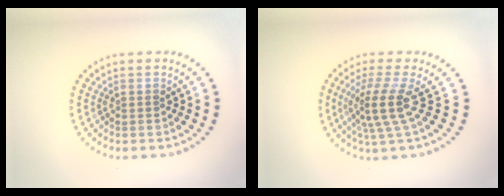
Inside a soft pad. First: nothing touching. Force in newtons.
{"total": 3.8, "press": 2.7, "slide": 2.7}